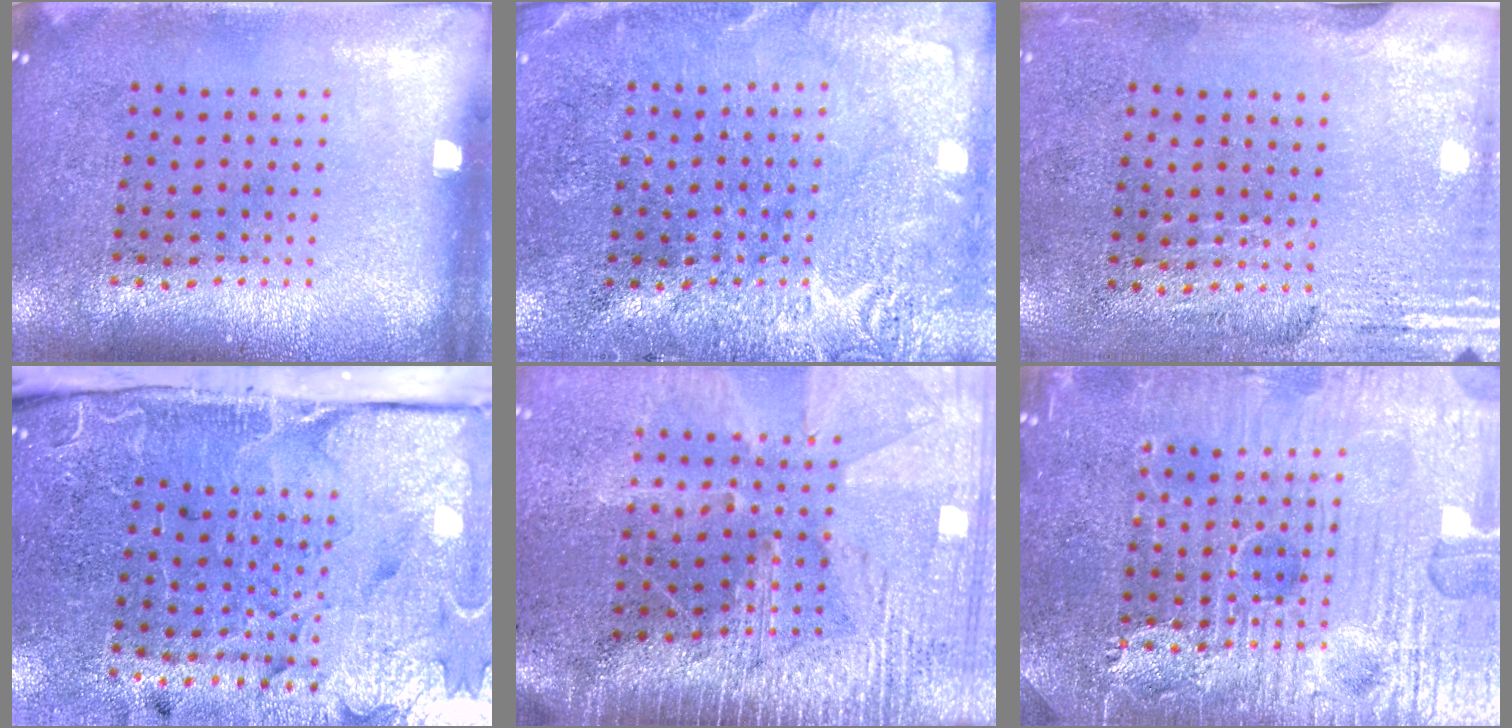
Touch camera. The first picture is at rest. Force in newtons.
{"total": 2.8, "press": 2.8, "slide": 0.1}
{"total": 2.9, "press": 2.5, "slide": 1.5}
{"total": 5.1, "press": 3.9, "slide": 3.3}
{"total": 3.8, "press": 3.3, "slide": 1.8}
{"total": 7.8, "press": 7.8, "slide": 0.8}